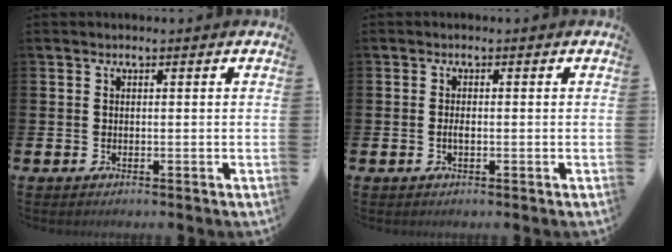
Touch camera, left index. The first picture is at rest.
{"total": 1.0, "force": [-0.3, 0.4, 0.9], "torque": [-0.013, -0.001, -0.007]}